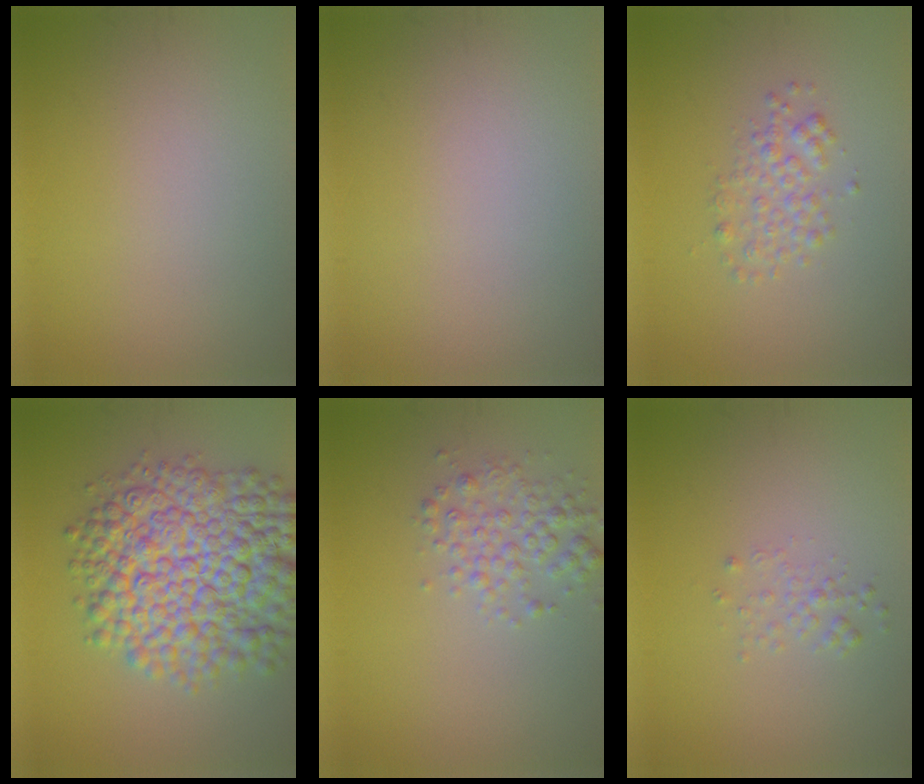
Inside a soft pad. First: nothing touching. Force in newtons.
{"total": 0.0}
{"total": 2.1, "press": 2.1, "slide": 0.1}
{"total": 12.4, "press": 12.4, "slide": 0.3}
{"total": 2.7, "press": 2.7, "slide": 0.0}
{"total": 1.1, "press": 1.1, "slide": 0.1}